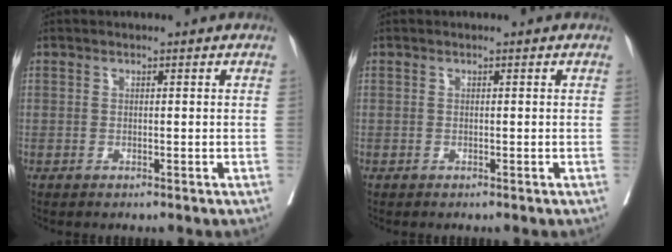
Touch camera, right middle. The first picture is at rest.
{"total": 0.0}